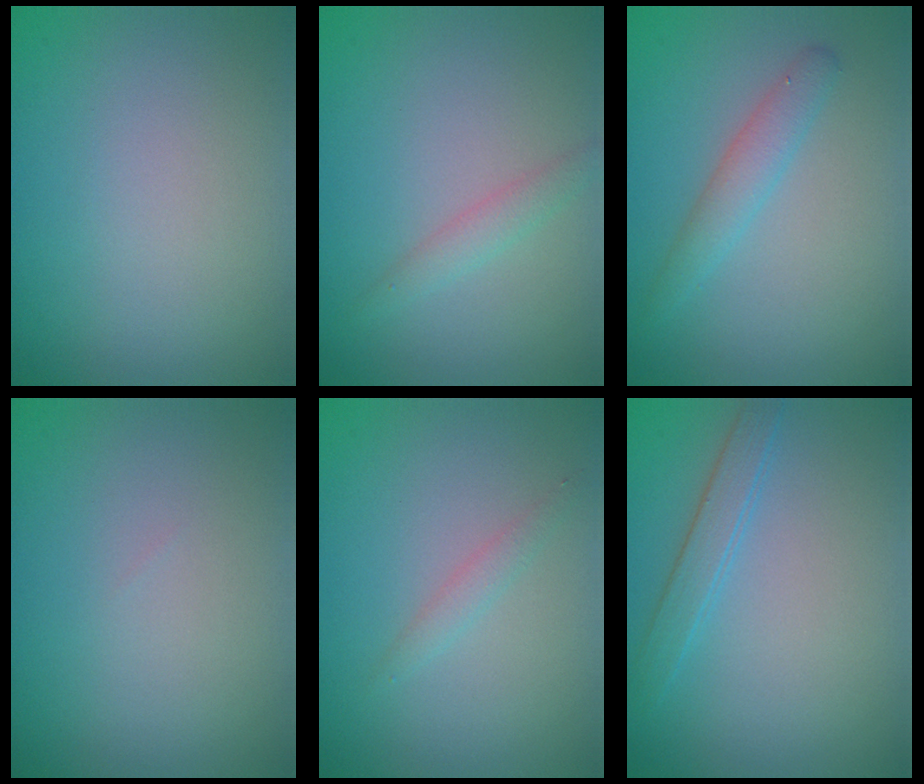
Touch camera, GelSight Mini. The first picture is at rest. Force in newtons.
{"total": 1.4, "press": 1.4, "slide": 0.0}
{"total": 2.1, "press": 2.1, "slide": 0.2}
{"total": 0.0}
{"total": 1.0, "press": 1.0, "slide": 0.0}
{"total": 1.9, "press": 1.9, "slide": 0.1}